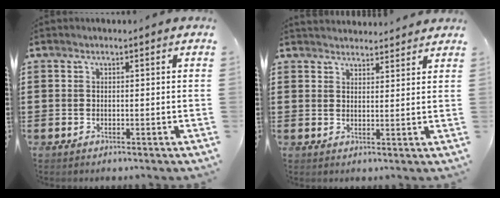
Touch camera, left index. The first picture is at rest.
{"total": 2.5, "force": [2.5, 0.2, -0.2], "torque": [-0.003, -0.006, 0.048]}